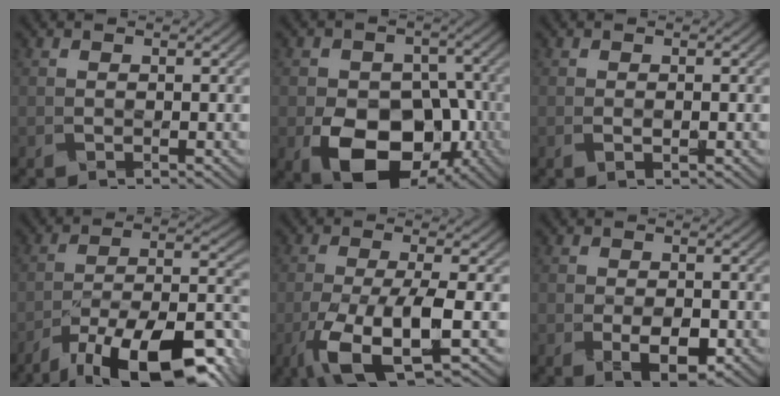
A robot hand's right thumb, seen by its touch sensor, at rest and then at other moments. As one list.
[{"total": 14.0, "force": [-5.7, 8.9, 9.1], "torque": [-0.163, -0.031, -0.090]}, {"total": 0.8, "force": [-0.3, 0.0, 0.8], "torque": [-0.014, 0.000, 0.002]}, {"total": 17.8, "force": [-12.8, 5.2, 11.2], "torque": [-0.201, -0.019, -0.187]}, {"total": 11.0, "force": [-5.1, 3.0, 9.3], "torque": [-0.212, -0.021, -0.078]}, {"total": 5.5, "force": [-2.3, 2.8, 4.1], "torque": [-0.078, -0.011, -0.030]}]